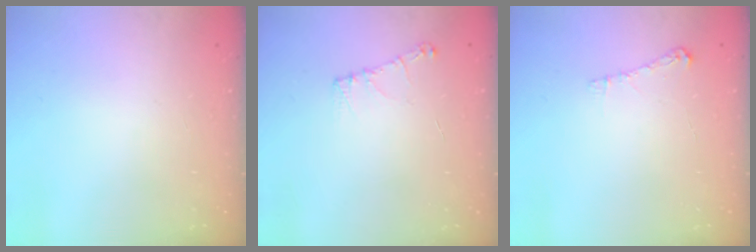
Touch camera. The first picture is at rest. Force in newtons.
{"total": 5.4, "press": 5.3, "slide": 0.7}
{"total": 4.2, "press": 4.2, "slide": 0.5}